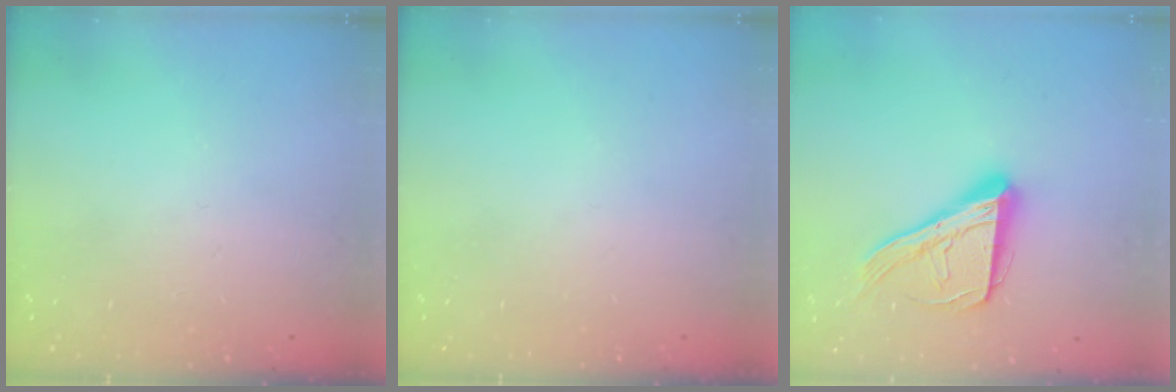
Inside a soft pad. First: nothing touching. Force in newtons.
{"total": 0.0}
{"total": 17.9, "press": 17.8, "slide": 1.6}